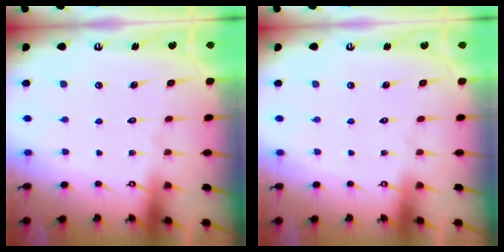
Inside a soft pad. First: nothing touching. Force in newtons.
{"total": 0.0}